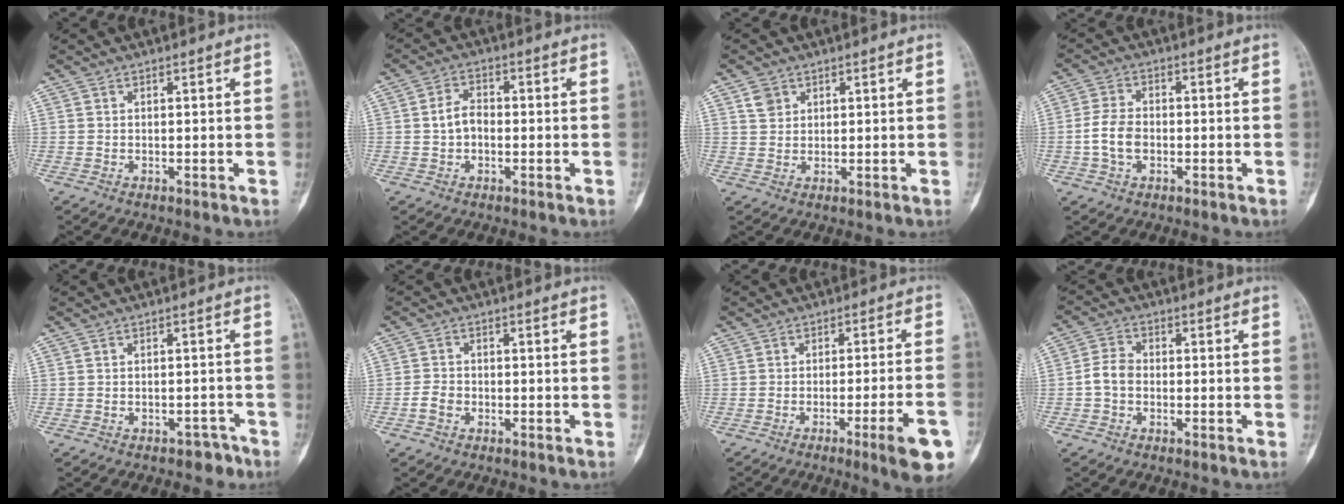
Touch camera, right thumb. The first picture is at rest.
{"total": 4.4, "force": [-0.4, 3.1, 3.1], "torque": [-0.049, 0.017, -0.014]}
{"total": 2.8, "force": [1.5, 2.2, 0.9], "torque": [-0.006, -0.005, 0.029]}
{"total": 5.9, "force": [-1.2, 3.9, 4.2], "torque": [-0.084, 0.015, -0.026]}
{"total": 3.2, "force": [-2.4, 1.9, 0.8], "torque": [-0.003, 0.025, -0.026]}
{"total": 2.7, "force": [-1.2, 1.9, 1.4], "torque": [-0.023, 0.010, -0.025]}
{"total": 9.7, "force": [-4.6, 0.6, 8.6], "torque": [-0.114, 0.010, -0.062]}
{"total": 4.2, "force": [-1.0, 3.1, 2.7], "torque": [-0.048, 0.014, -0.027]}